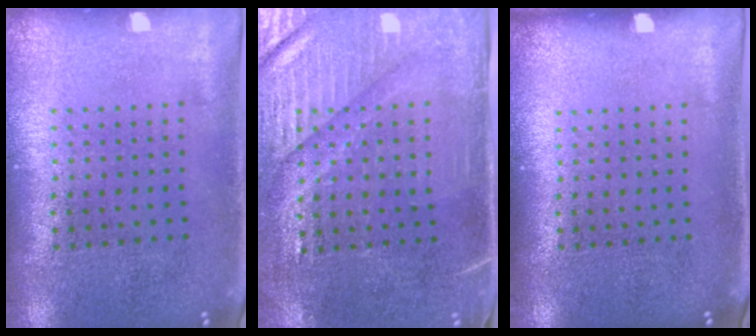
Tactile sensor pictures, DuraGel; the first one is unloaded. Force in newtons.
{"total": 3.5, "press": 3.1, "slide": 1.5}
{"total": 0.0}